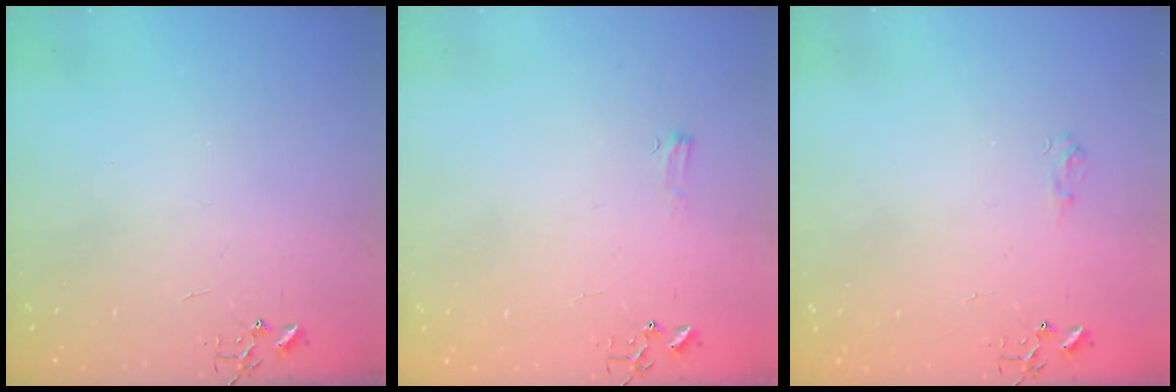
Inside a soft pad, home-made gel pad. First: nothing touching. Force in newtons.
{"total": 4.1, "press": 4.1, "slide": 0.6}
{"total": 5.7, "press": 5.7, "slide": 0.6}